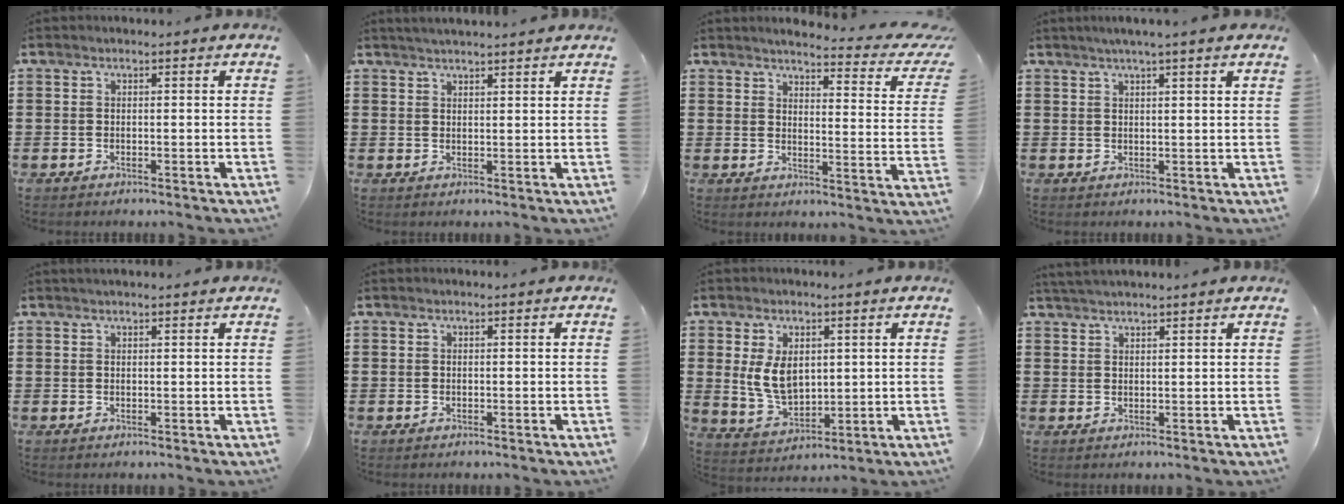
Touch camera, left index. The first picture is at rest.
{"total": 1.9, "force": [1.9, -0.2, 0.3], "torque": [-0.009, 0.002, 0.036]}
{"total": 3.8, "force": [3.3, 0.0, 2.0], "torque": [-0.040, -0.030, 0.047]}
{"total": 2.2, "force": [1.8, -0.4, 1.3], "torque": [-0.028, 0.003, 0.033]}
{"total": 0.9, "force": [0.8, 0.1, 0.3], "torque": [-0.006, 0.001, 0.015]}
{"total": 0.0}
{"total": 6.8, "force": [1.8, 4.4, 4.8], "torque": [-0.108, 0.003, 0.029]}
{"total": 2.0, "force": [2.0, -0.1, 0.4], "torque": [-0.011, 0.003, 0.039]}